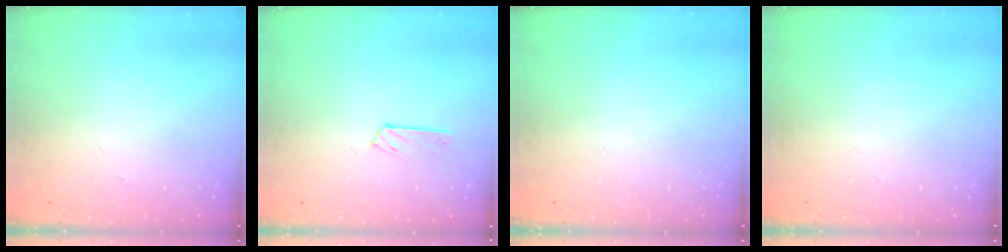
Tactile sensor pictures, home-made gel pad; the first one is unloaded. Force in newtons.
{"total": 3.8, "press": 3.7, "slide": 0.5}
{"total": 0.0}
{"total": 0.0}